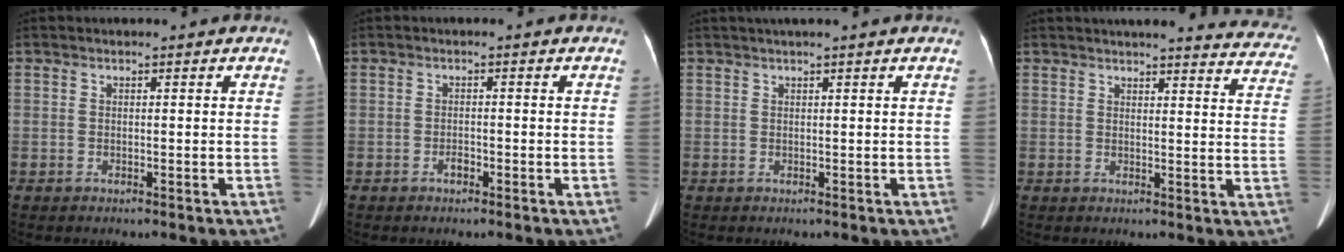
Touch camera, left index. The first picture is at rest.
{"total": 1.1, "force": [-0.8, 0.4, 0.6], "torque": [-0.011, 0.001, -0.012]}
{"total": 2.1, "force": [1.6, -0.5, 1.3], "torque": [-0.019, 0.019, 0.032]}
{"total": 19.8, "force": [18.8, 3.1, 5.5], "torque": [-0.052, -0.063, 0.192]}